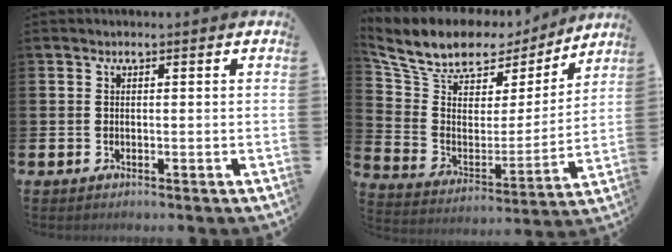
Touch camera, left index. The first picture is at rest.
{"total": 10.8, "force": [9.4, 4.4, 2.8], "torque": [-0.103, -0.058, 0.165]}